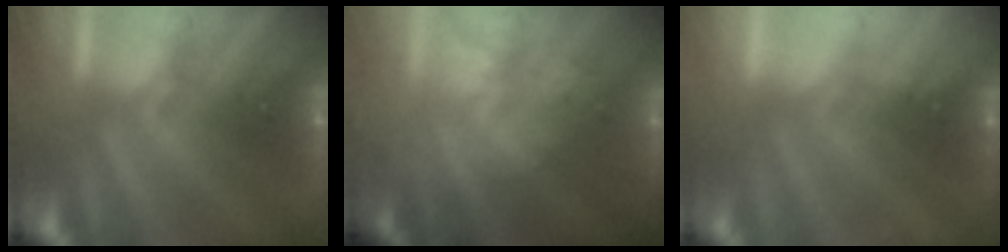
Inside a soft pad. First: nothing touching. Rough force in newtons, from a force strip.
{"total": 7.6}
{"total": 2.3}